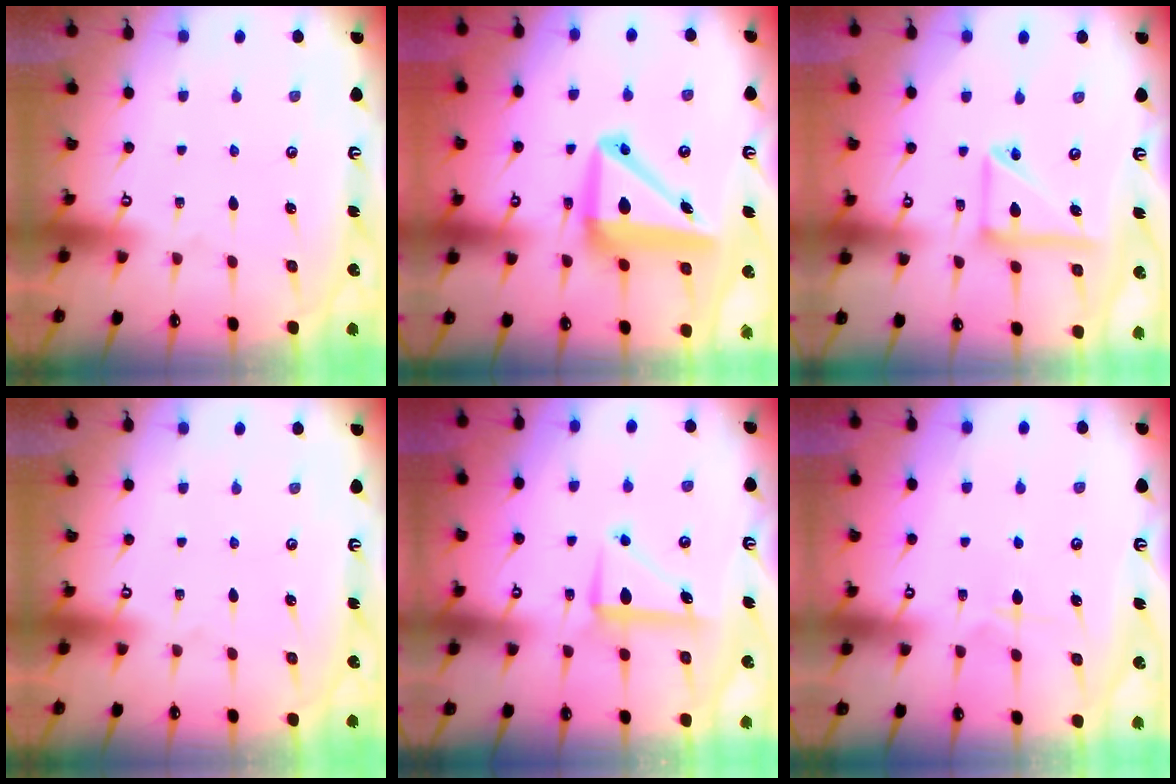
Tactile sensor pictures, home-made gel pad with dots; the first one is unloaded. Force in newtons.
{"total": 13.0, "press": 12.7, "slide": 2.7}
{"total": 13.8, "press": 13.6, "slide": 2.2}
{"total": 0.0}
{"total": 7.9, "press": 7.7, "slide": 1.7}
{"total": 5.5, "press": 5.4, "slide": 0.6}